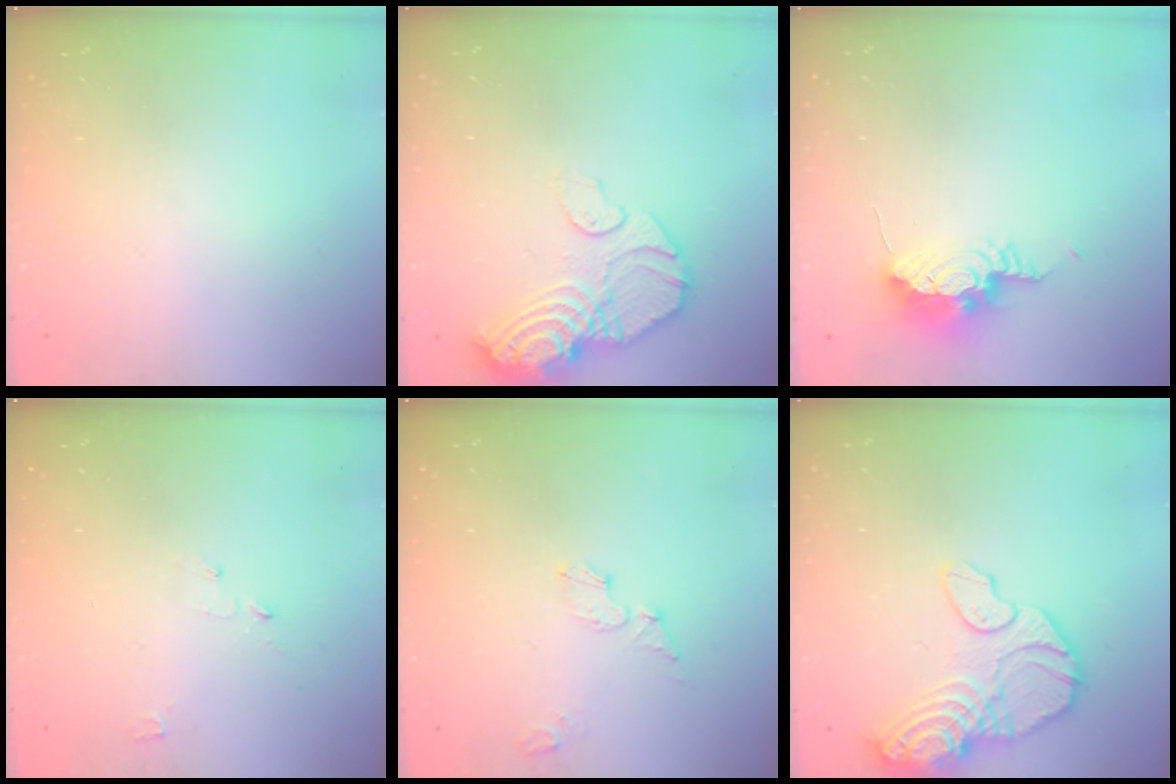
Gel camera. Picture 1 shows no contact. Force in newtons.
{"total": 14.7, "press": 14.6, "slide": 1.5}
{"total": 9.9, "press": 9.5, "slide": 2.7}
{"total": 2.9, "press": 2.8, "slide": 0.3}
{"total": 4.7, "press": 4.7, "slide": 0.5}
{"total": 16.4, "press": 16.3, "slide": 1.9}